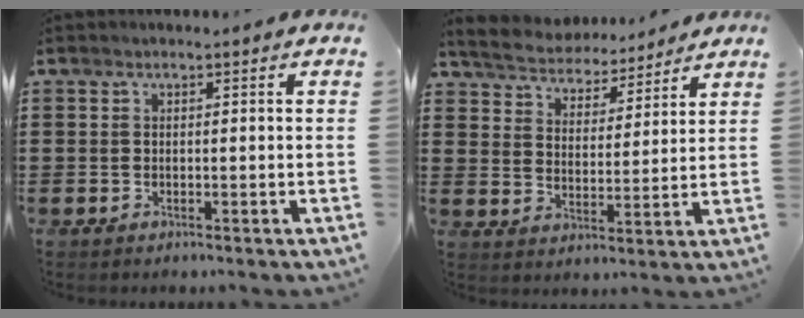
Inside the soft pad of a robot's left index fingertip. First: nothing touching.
{"total": 4.8, "force": [4.8, 0.5, 0.1], "torque": [-0.031, -0.033, 0.079]}